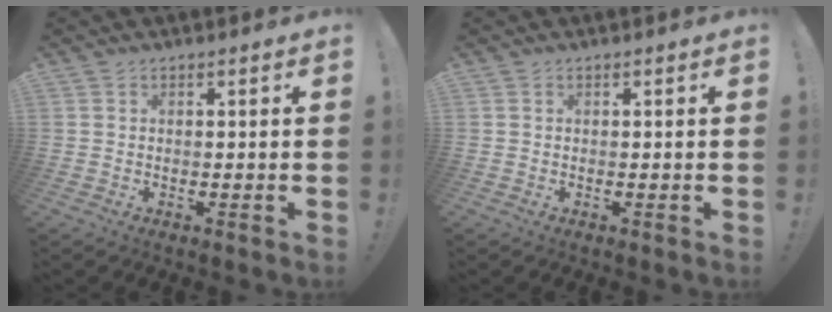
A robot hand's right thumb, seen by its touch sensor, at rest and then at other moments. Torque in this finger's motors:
{"motor_torque": [0.00, 0.00, 0.00, 0.00, 0.00]}